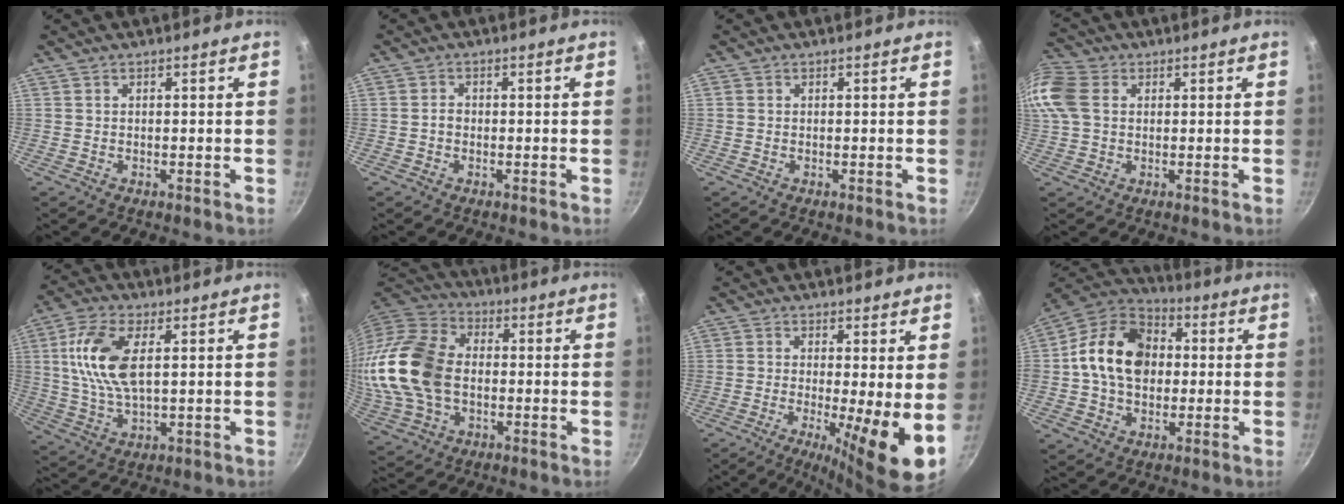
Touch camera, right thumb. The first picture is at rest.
{"total": 1.5, "force": [-0.4, 1.2, 0.8], "torque": [-0.011, 0.010, -0.007]}
{"total": 0.6, "force": [0.0, 0.5, 0.2], "torque": [-0.003, 0.002, -0.001]}
{"total": 9.0, "force": [1.7, 6.7, 5.8], "torque": [-0.119, 0.012, 0.020]}
{"total": 11.7, "force": [2.6, 5.6, 10.0], "torque": [-0.199, 0.001, 0.048]}
{"total": 20.8, "force": [-0.8, 14.5, 14.9], "torque": [-0.302, 0.029, -0.017]}
{"total": 10.6, "force": [-1.3, 2.0, 10.3], "torque": [-0.159, -0.017, -0.019]}
{"total": 16.6, "force": [1.2, 12.6, 10.8], "torque": [-0.155, 0.026, 0.004]}